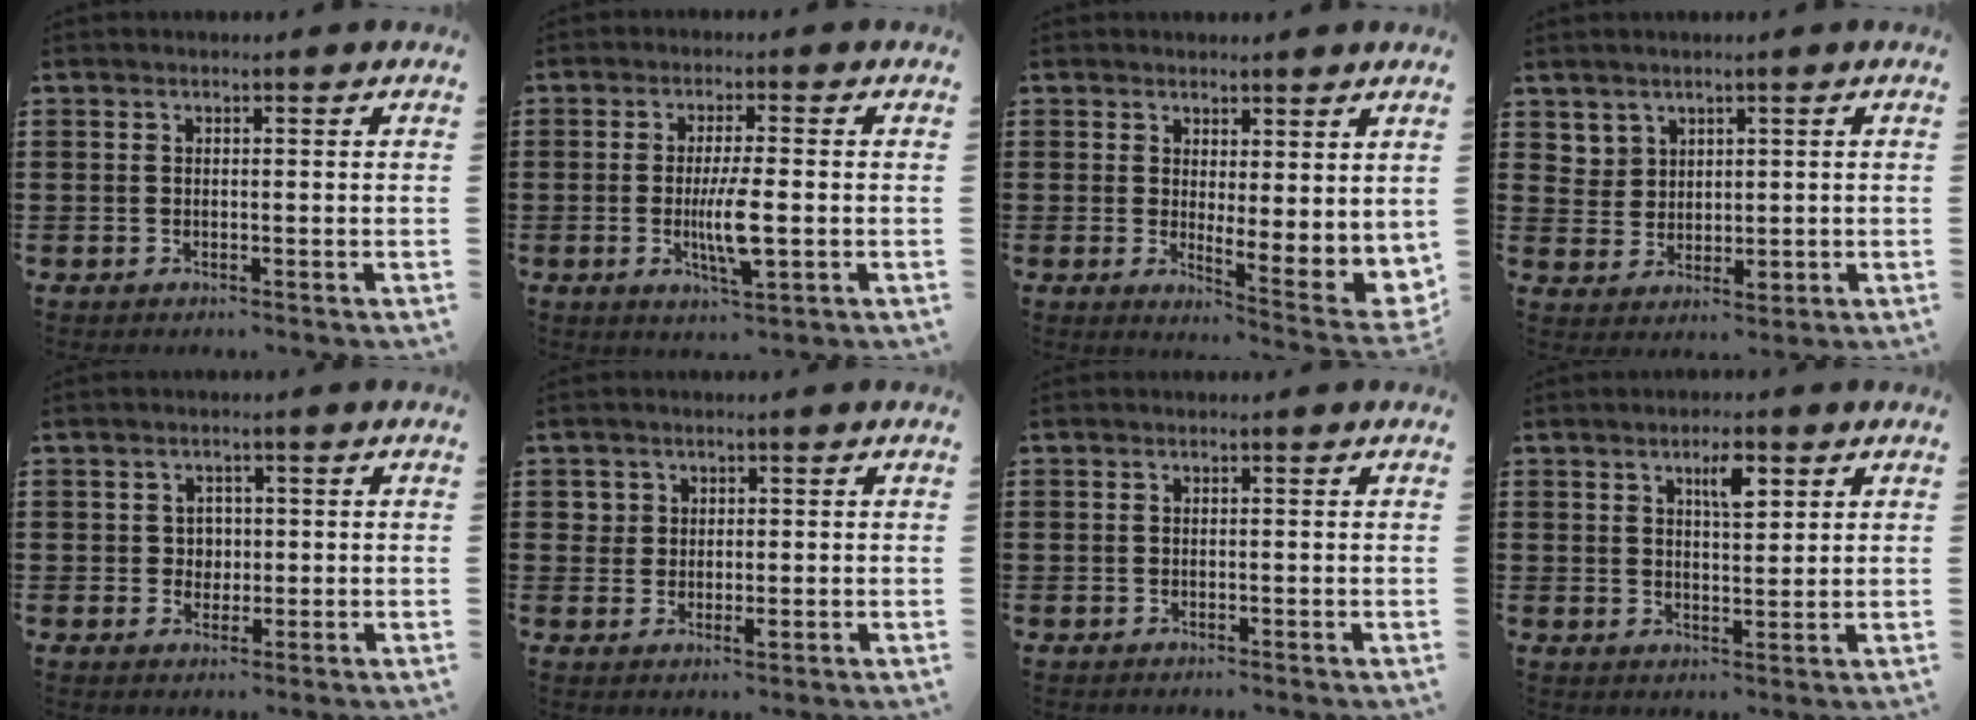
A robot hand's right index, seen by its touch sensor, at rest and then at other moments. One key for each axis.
{"total": 6.2, "fx": -1.0, "fy": 1.1, "fz": 6.0, "tx": -0.123, "ty": -0.014, "tz": -0.023}
{"total": 2.0, "fx": 1.5, "fy": 0.2, "fz": 1.2, "tx": -0.029, "ty": -0.023, "tz": 0.024}
{"total": 3.8, "fx": 2.7, "fy": 2.7, "fz": 0.4, "tx": -0.023, "ty": 0.004, "tz": 0.052}
{"total": 2.2, "fx": 0.3, "fy": 2.0, "fz": 0.7, "tx": -0.021, "ty": 0.009, "tz": 0.003}
{"total": 2.0, "fx": 0.6, "fy": 1.7, "fz": 0.9, "tx": -0.024, "ty": 0.006, "tz": 0.012}
{"total": 0.0}
{"total": 4.2, "fx": 2.2, "fy": 1.4, "fz": 3.3, "tx": -0.055, "ty": 0.002, "tz": 0.033}